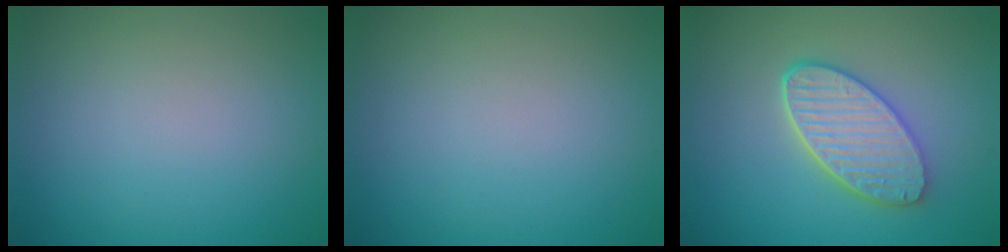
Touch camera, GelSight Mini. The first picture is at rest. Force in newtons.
{"total": 0.0}
{"total": 5.3, "press": 4.3, "slide": 3.1}